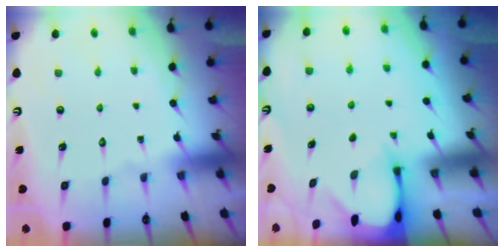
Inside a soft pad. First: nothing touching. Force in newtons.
{"total": 2.5, "press": 2.5, "slide": 0.3}